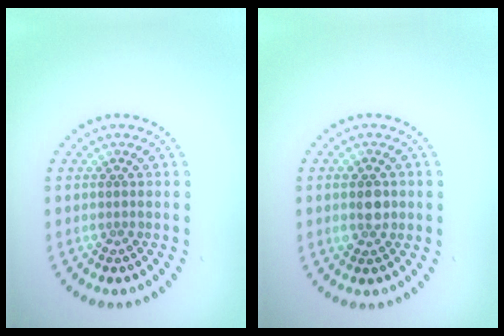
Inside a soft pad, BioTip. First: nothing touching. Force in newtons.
{"total": 2.4, "press": 2.4, "slide": 0.4}